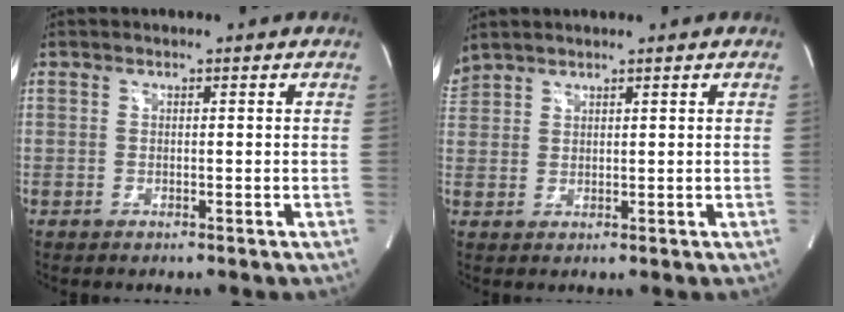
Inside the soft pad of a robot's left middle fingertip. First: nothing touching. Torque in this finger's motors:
{"motor_torque": [0.98, -0.98, 0.31, 0.09]}